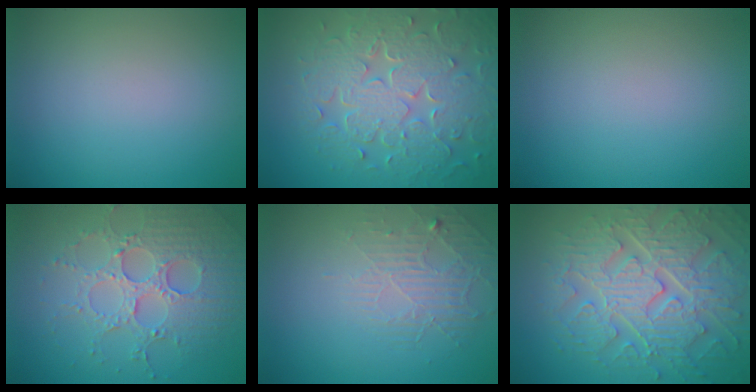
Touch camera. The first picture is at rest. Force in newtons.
{"total": 8.7, "press": 6.2, "slide": 6.1}
{"total": 0.0}
{"total": 5.2, "press": 4.6, "slide": 2.3}
{"total": 2.2, "press": 1.4, "slide": 1.7}
{"total": 9.1, "press": 6.6, "slide": 6.2}